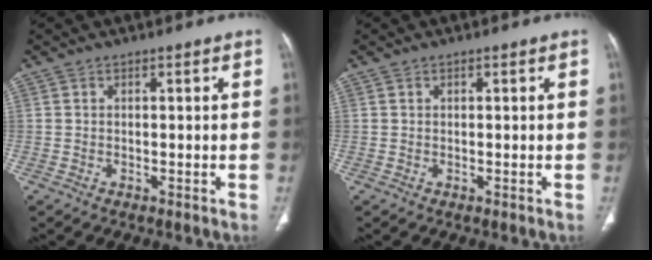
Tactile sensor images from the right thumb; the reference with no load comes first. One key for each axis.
{"total": 0.0}